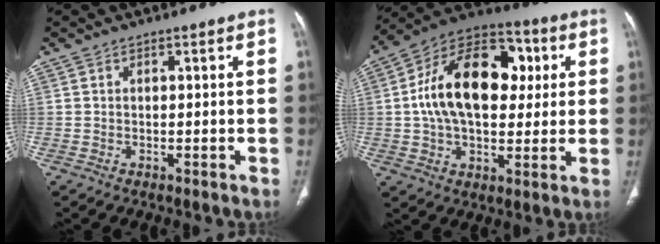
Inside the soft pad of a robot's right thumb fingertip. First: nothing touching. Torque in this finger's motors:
{"motor_torque": [2.12, 2.49, 1.65, 0.03, 0.21]}